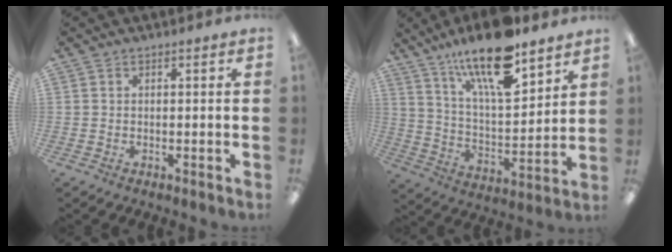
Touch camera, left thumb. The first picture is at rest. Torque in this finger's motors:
{"motor_torque": [0.35, 0.45, 1.18, -1.59, 0.12]}